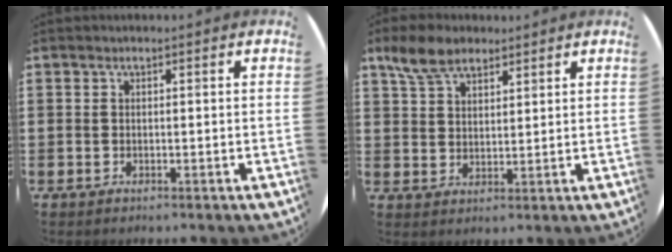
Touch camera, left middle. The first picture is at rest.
{"total": 6.0, "force": [4.6, 2.8, 2.6], "torque": [-0.063, 0.004, 0.088]}